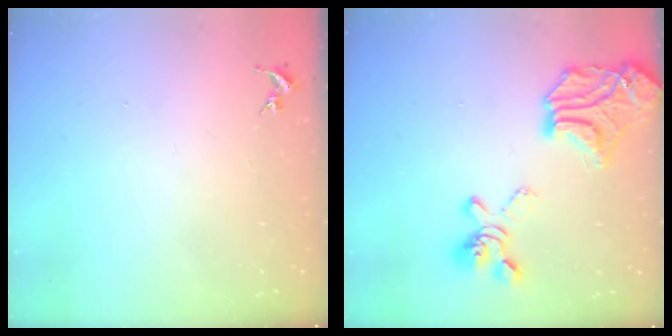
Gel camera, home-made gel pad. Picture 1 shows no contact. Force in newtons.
{"total": 25.0, "press": 24.9, "slide": 2.6}